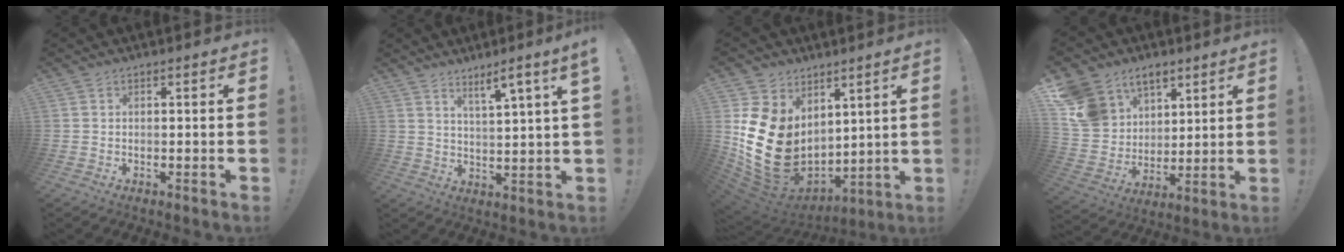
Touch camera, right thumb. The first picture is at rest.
{"total": 6.5, "force": [4.2, -0.5, 4.9], "torque": [-0.063, -0.027, 0.059]}
{"total": 19.6, "force": [0.8, 15.3, 12.3], "torque": [-0.243, -0.017, 0.040]}
{"total": 14.4, "force": [8.8, 10.7, 4.2], "torque": [-0.086, -0.052, 0.183]}